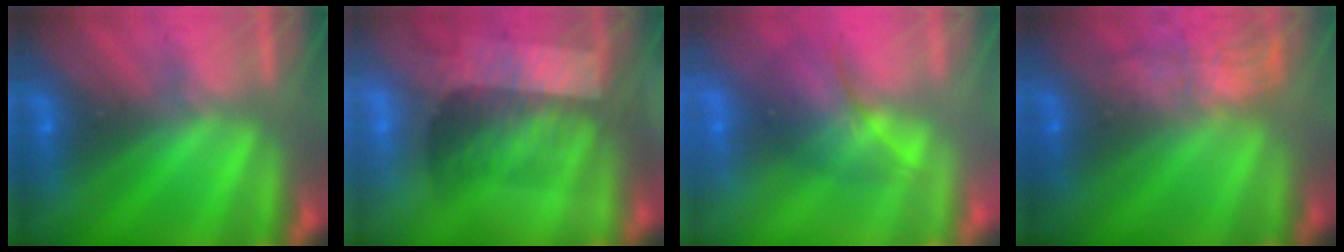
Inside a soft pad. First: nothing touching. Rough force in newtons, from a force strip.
{"total": 3.4}
{"total": 2.3}
{"total": 4.9}